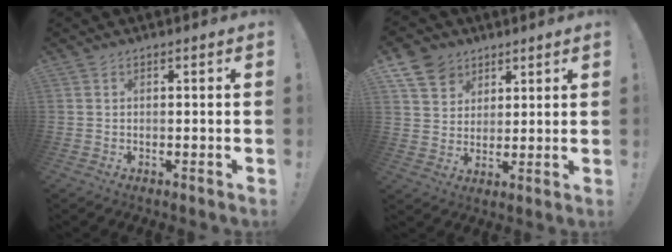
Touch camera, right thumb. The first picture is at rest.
{"total": 9.5, "force": [6.0, 6.9, 2.5], "torque": [-0.040, -0.036, 0.119]}